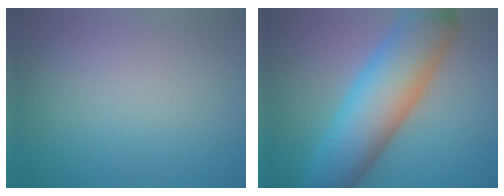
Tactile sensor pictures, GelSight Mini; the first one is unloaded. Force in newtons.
{"total": 11.1, "press": 11.1, "slide": 0.3}